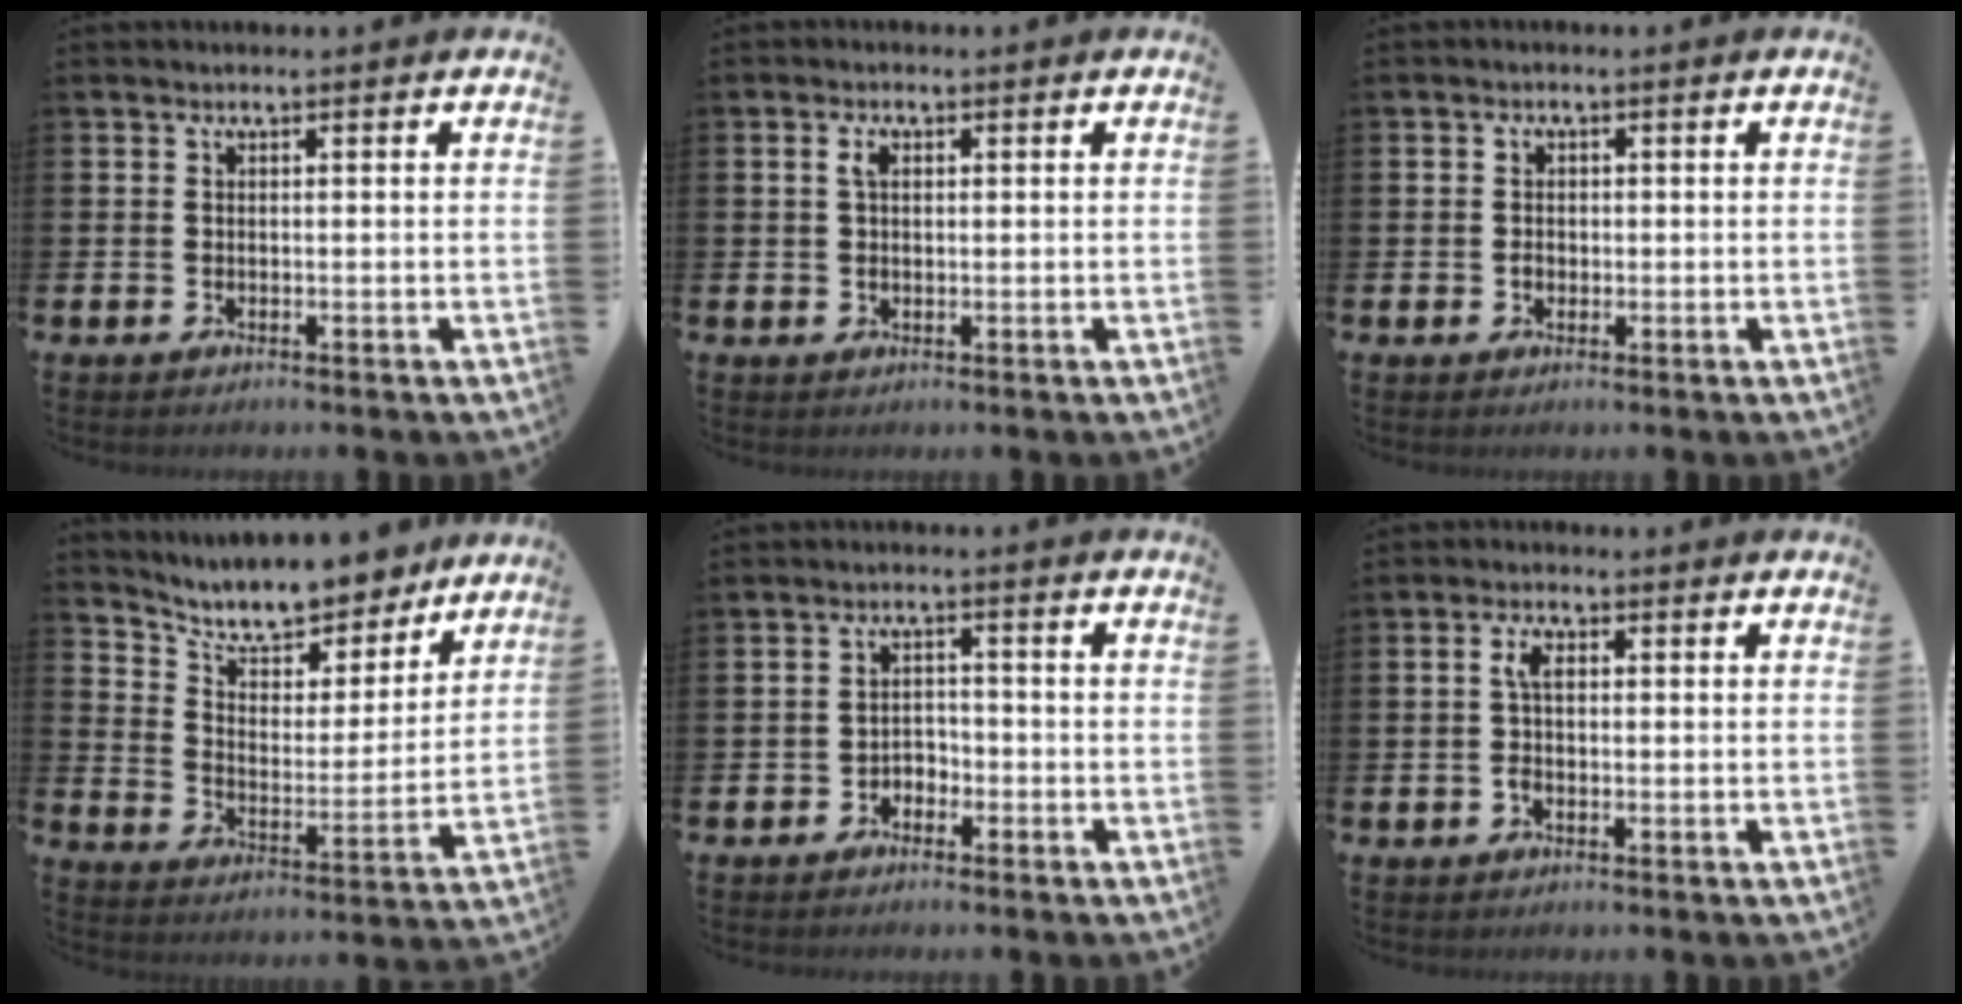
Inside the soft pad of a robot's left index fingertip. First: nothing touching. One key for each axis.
{"total": 2.0, "fx": 0.9, "fy": 1.2, "fz": 1.3, "tx": -0.017, "ty": 0.002, "tz": 0.013}
{"total": 1.5, "fx": 0.0, "fy": 1.4, "fz": 0.6, "tx": 0.004, "ty": 0.003, "tz": -0.005}
{"total": 9.9, "fx": 9.0, "fy": 3.1, "fz": 2.8, "tx": -0.081, "ty": -0.067, "tz": 0.156}
{"total": 1.4, "fx": -1.0, "fy": 0.9, "fz": 0.1, "tx": -0.001, "ty": 0.000, "tz": -0.024}
{"total": 3.1, "fx": 0.3, "fy": 1.6, "fz": 2.7, "tx": -0.038, "ty": 0.002, "tz": -0.002}